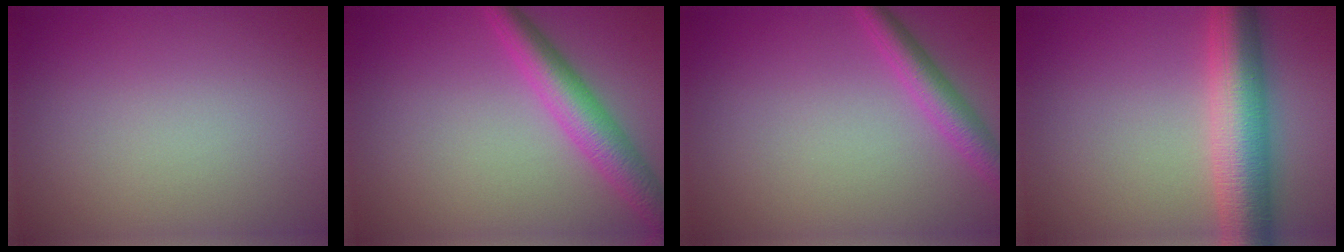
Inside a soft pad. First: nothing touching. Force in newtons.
{"total": 4.5, "press": 4.5, "slide": 0.1}
{"total": 2.8, "press": 2.8, "slide": 0.1}
{"total": 7.6, "press": 7.6, "slide": 0.2}